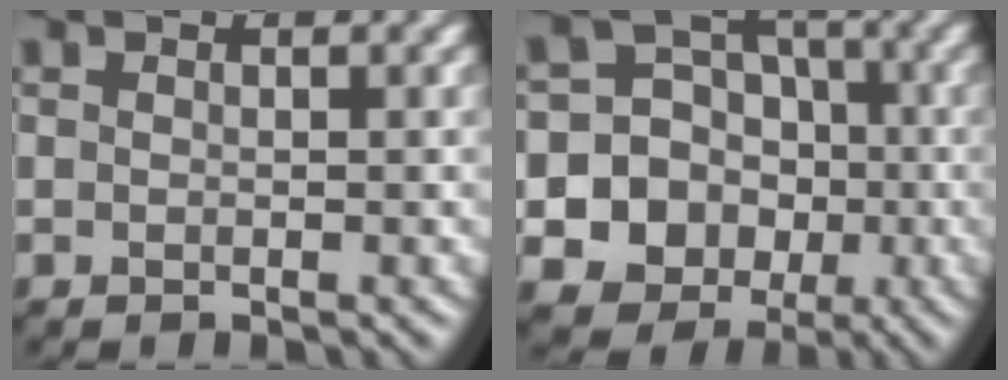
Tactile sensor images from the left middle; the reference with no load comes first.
{"total": 13.4, "force": [-4.0, 12.2, 3.6], "torque": [-0.101, -0.014, -0.071]}